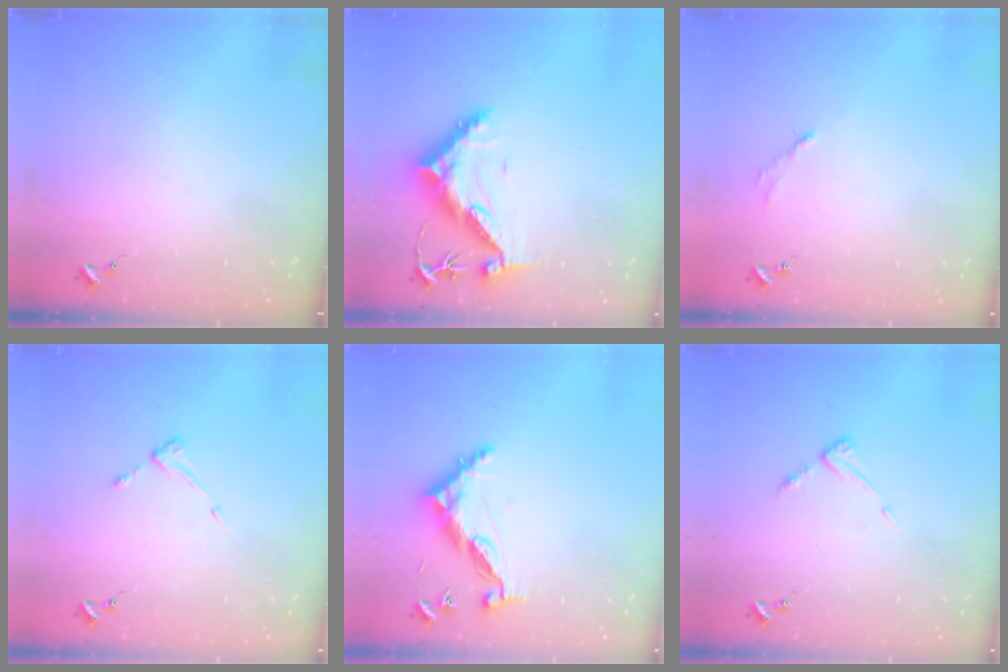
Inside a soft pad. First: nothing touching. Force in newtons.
{"total": 14.3, "press": 14.3, "slide": 0.8}
{"total": 2.6, "press": 2.6, "slide": 0.3}
{"total": 4.4, "press": 4.3, "slide": 0.7}
{"total": 9.0, "press": 9.0, "slide": 0.8}
{"total": 5.3, "press": 5.3, "slide": 0.4}